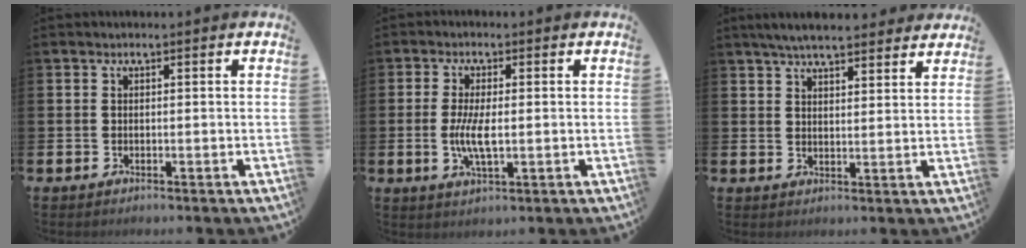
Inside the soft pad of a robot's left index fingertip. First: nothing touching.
{"total": 4.8, "force": [-0.2, 1.7, 4.5], "torque": [-0.081, -0.001, -0.008]}
{"total": 5.2, "force": [4.9, 0.8, 1.6], "torque": [-0.042, -0.017, 0.090]}